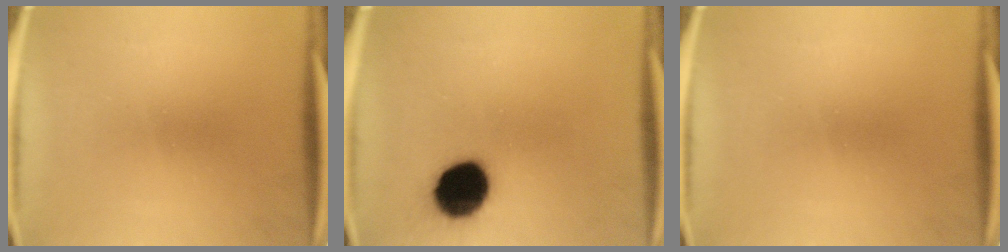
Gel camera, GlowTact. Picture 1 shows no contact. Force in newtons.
{"total": 14.1}
{"total": 0.0}